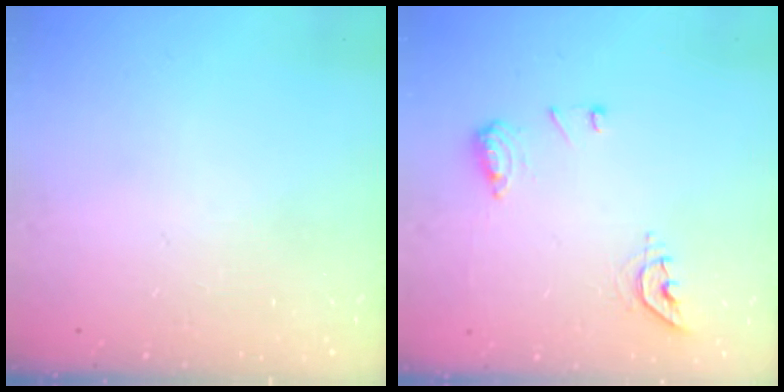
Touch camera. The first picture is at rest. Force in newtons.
{"total": 9.0, "press": 8.9, "slide": 0.9}